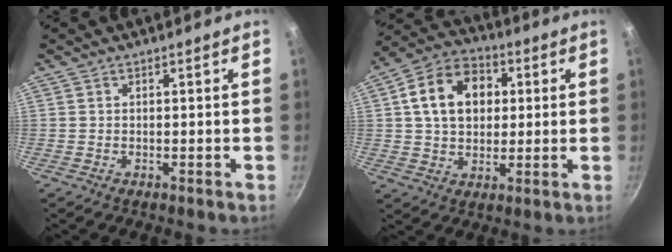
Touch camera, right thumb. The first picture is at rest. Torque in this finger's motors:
{"motor_torque": [-0.57, 0.96, 0.33, 0.24, 0.20]}